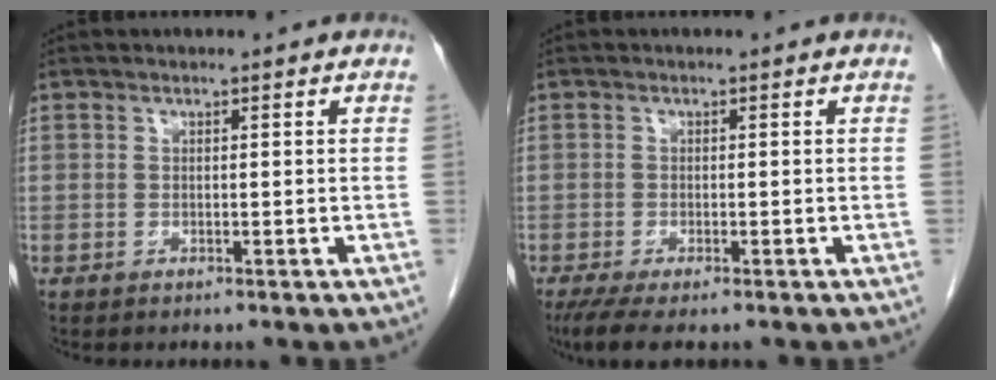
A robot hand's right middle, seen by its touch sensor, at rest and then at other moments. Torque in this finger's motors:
{"motor_torque": [0.53, -0.37, 0.08, 0.04]}